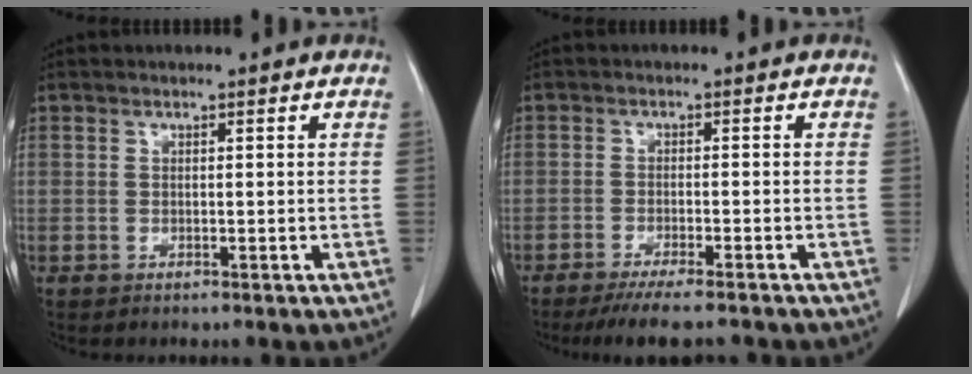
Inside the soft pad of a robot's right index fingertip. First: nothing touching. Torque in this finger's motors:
{"motor_torque": [0.52, -0.52, 0.26, 0.06]}